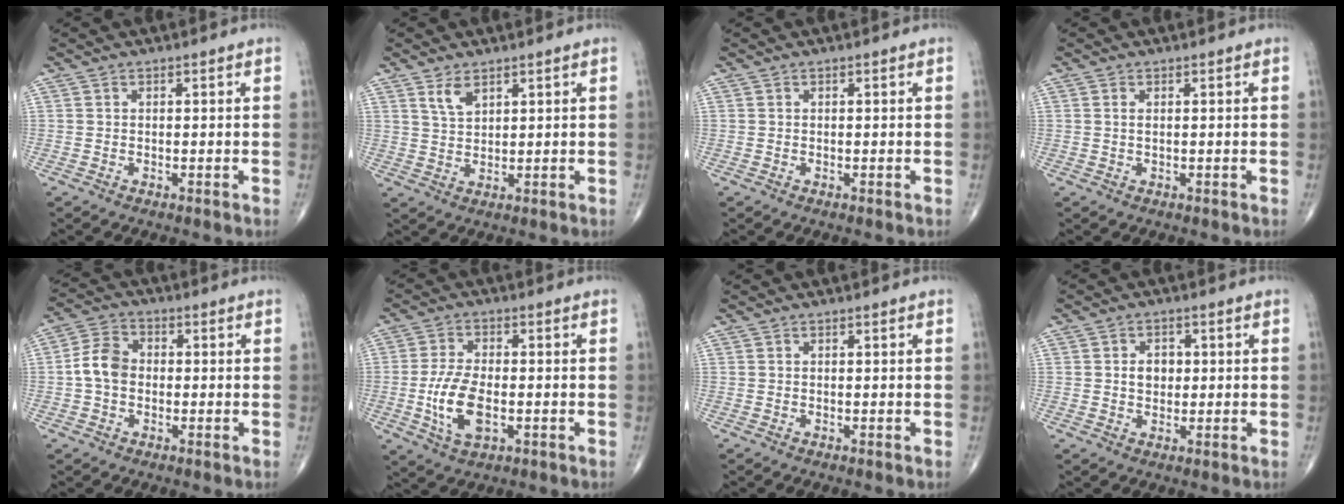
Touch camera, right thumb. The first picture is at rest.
{"total": 3.7, "force": [2.4, 1.7, 2.2], "torque": [-0.037, -0.014, 0.051]}
{"total": 0.0}
{"total": 0.8, "force": [0.3, 0.3, 0.7], "torque": [-0.019, 0.003, 0.007]}
{"total": 6.6, "force": [-0.6, 4.9, 4.3], "torque": [-0.077, 0.022, -0.021]}
{"total": 9.4, "force": [-1.9, 4.6, 8.0], "torque": [-0.161, 0.001, -0.033]}
{"total": 0.0}
{"total": 3.7, "force": [0.4, 2.9, 2.3], "torque": [-0.021, 0.004, 0.004]}